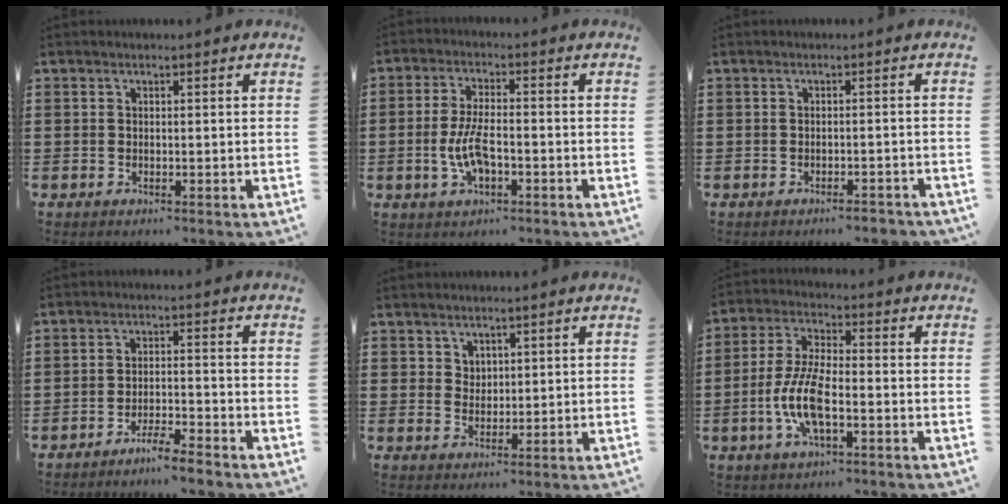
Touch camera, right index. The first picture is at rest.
{"total": 6.4, "force": [-1.6, 2.4, 5.7], "torque": [-0.133, -0.005, -0.037]}
{"total": 1.7, "force": [-1.6, 0.1, 0.5], "torque": [-0.014, -0.004, -0.031]}
{"total": 4.1, "force": [-3.8, -0.3, 1.5], "torque": [-0.033, -0.002, -0.074]}
{"total": 2.4, "force": [1.8, 1.6, 0.2], "torque": [-0.009, 0.006, 0.034]}
{"total": 8.6, "force": [-2.6, 2.9, 7.7], "torque": [-0.176, -0.012, -0.054]}